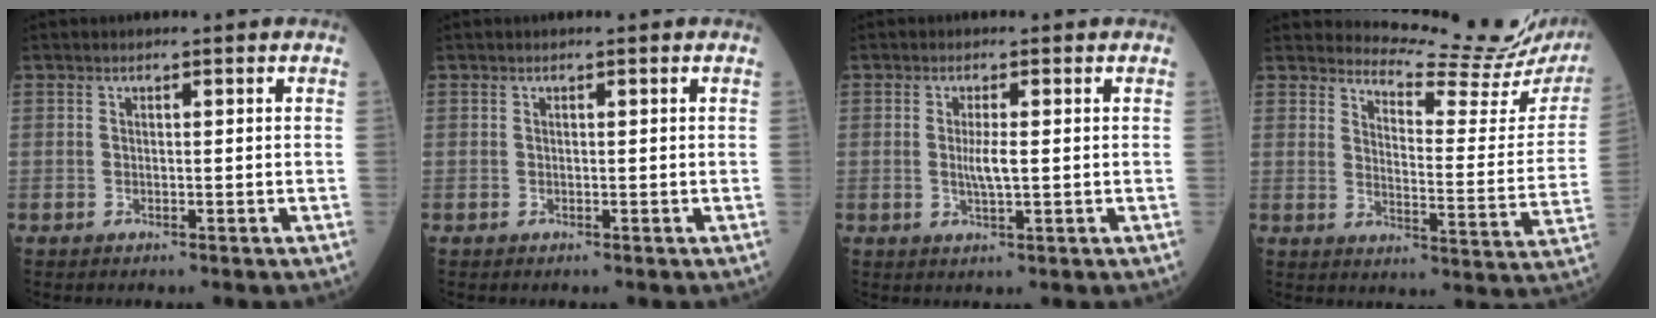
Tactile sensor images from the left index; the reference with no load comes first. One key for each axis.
{"total": 0.0}
{"total": 2.7, "fx": 0.2, "fy": 0.2, "fz": 2.7, "tx": -0.056, "ty": -0.003, "tz": 0.004}
{"total": 16.3, "fx": 16.0, "fy": -0.3, "fz": 3.0, "tx": -0.047, "ty": -0.108, "tz": 0.187}